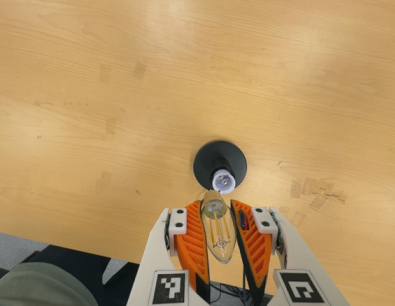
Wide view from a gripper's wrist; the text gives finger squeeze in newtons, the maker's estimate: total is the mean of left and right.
{"total": 18.9, "left": 19.8, "right": 18.1}